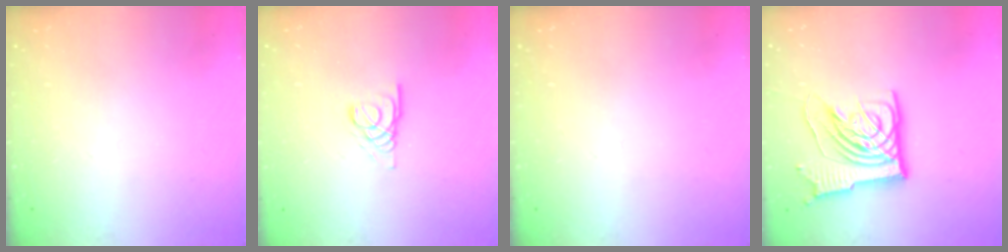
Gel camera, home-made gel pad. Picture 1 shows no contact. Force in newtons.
{"total": 3.4, "press": 3.4, "slide": 0.3}
{"total": 0.0}
{"total": 13.1, "press": 13.0, "slide": 1.7}